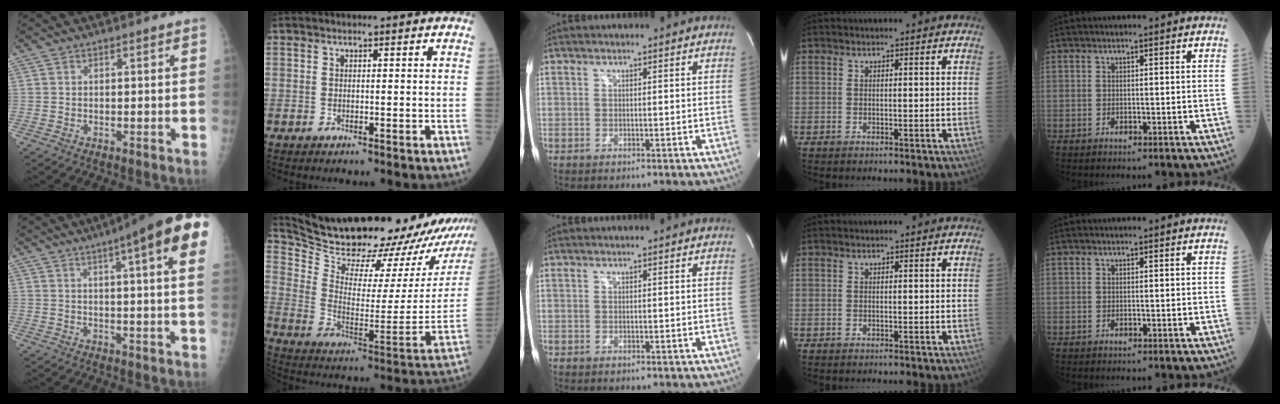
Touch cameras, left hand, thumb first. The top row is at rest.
{"thumb": {"total": 18.4, "force": [9.0, 2.9, 15.8], "torque": [-0.213, -0.002, 0.104]}, "index": {"total": 29.6, "force": [27.0, 3.3, 11.7], "torque": [-0.199, -0.106, 0.367]}}